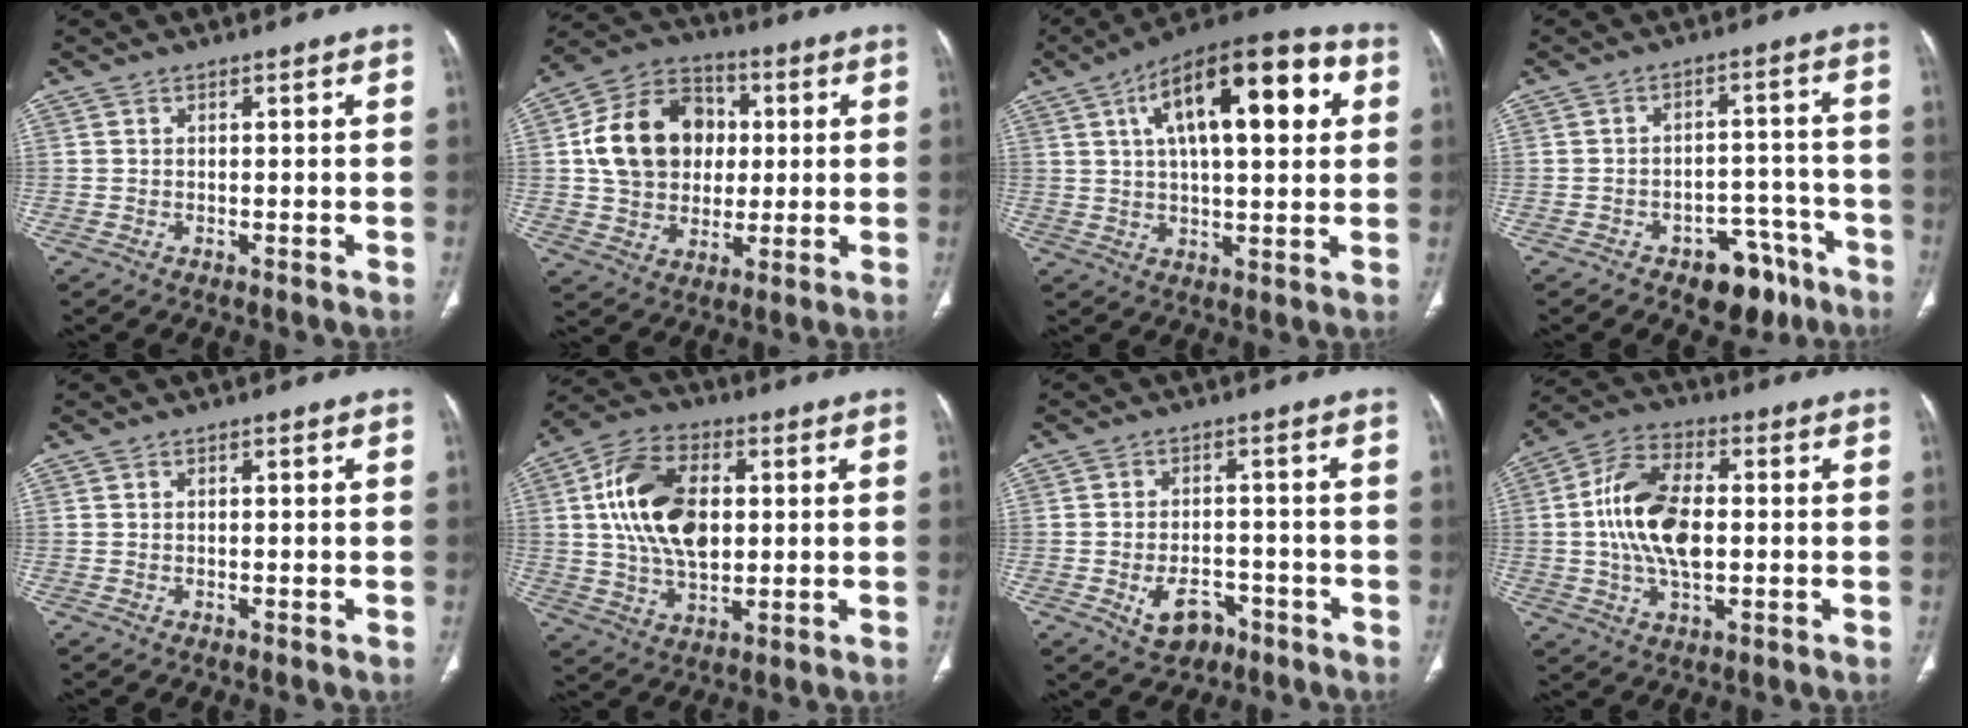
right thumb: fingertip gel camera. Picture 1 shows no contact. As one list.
[{"total": 17.1, "force": [2.2, 13.7, 10.0], "torque": [-0.150, 0.018, 0.037]}, {"total": 21.2, "force": [6.5, 8.5, 18.3], "torque": [-0.265, 0.014, 0.091]}, {"total": 9.6, "force": [-6.3, 5.6, 4.6], "torque": [-0.027, 0.053, -0.083]}, {"total": 0.6, "force": [0.1, 0.2, 0.5], "torque": [-0.012, 0.001, 0.002]}, {"total": 16.6, "force": [2.5, 10.2, 12.9], "torque": [-0.222, 0.006, 0.043]}, {"total": 6.6, "force": [-3.2, 4.4, 3.7], "torque": [-0.045, 0.026, -0.043]}, {"total": 14.5, "force": [0.2, 8.1, 12.1], "torque": [-0.229, 0.018, -0.001]}]